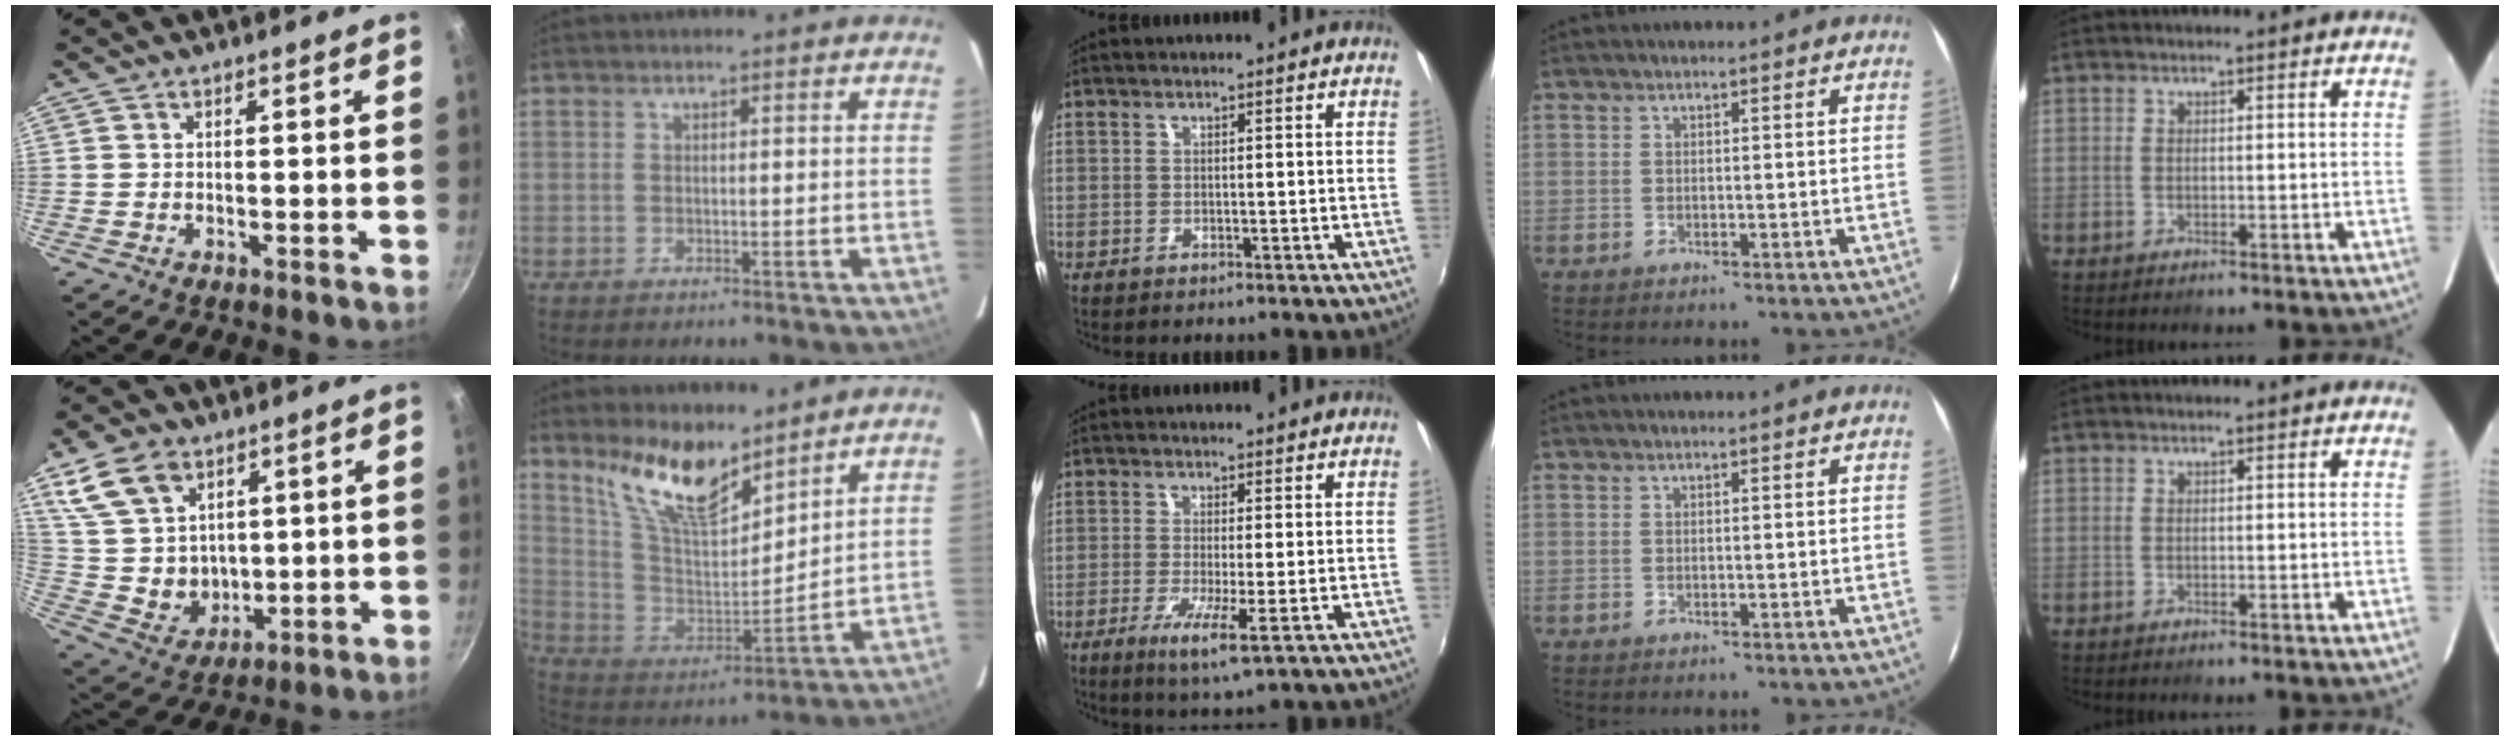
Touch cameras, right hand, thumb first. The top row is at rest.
{"thumb": {"total": 14.5, "force": [6.6, 10.6, 7.3], "torque": [-0.112, -0.026, 0.144]}, "index": {"total": 15.0, "force": [11.1, 5.0, 8.7], "torque": [-0.172, -0.005, 0.220]}, "middle": {"total": 5.2, "force": [-1.7, -0.3, 4.9], "torque": [-0.104, -0.016, -0.033]}}